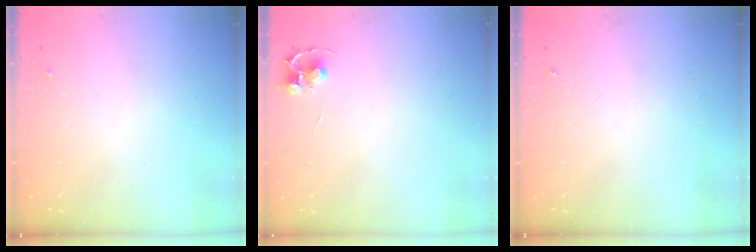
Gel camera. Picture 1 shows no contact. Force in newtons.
{"total": 4.7, "press": 4.7, "slide": 0.4}
{"total": 0.0}